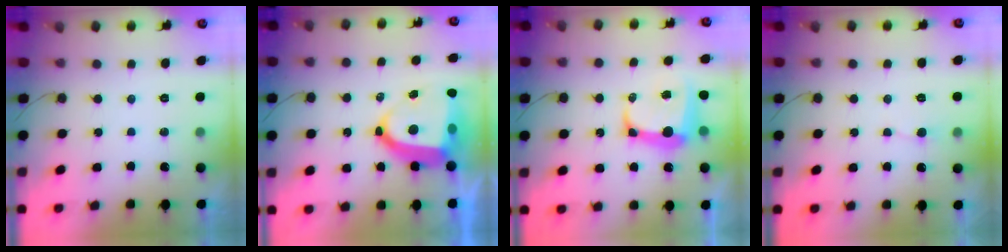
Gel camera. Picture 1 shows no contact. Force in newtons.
{"total": 16.7, "press": 16.7, "slide": 1.7}
{"total": 11.2, "press": 11.1, "slide": 1.4}
{"total": 3.0, "press": 3.0, "slide": 0.4}